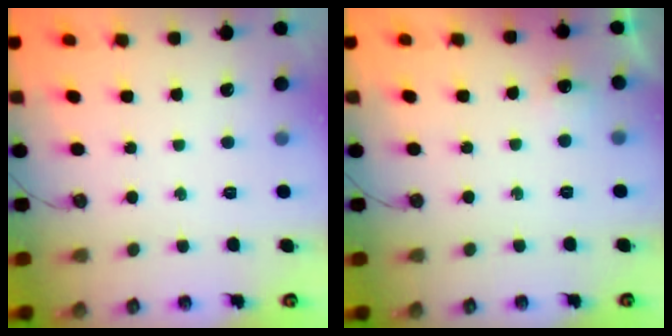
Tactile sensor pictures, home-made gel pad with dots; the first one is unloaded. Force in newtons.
{"total": 5.2, "press": 5.1, "slide": 1.1}